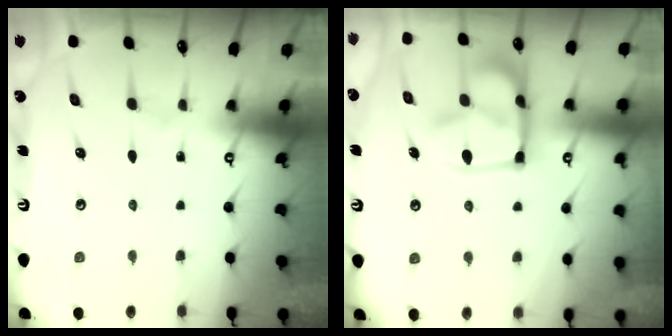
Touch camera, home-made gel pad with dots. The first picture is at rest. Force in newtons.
{"total": 9.4, "press": 9.3, "slide": 1.4}